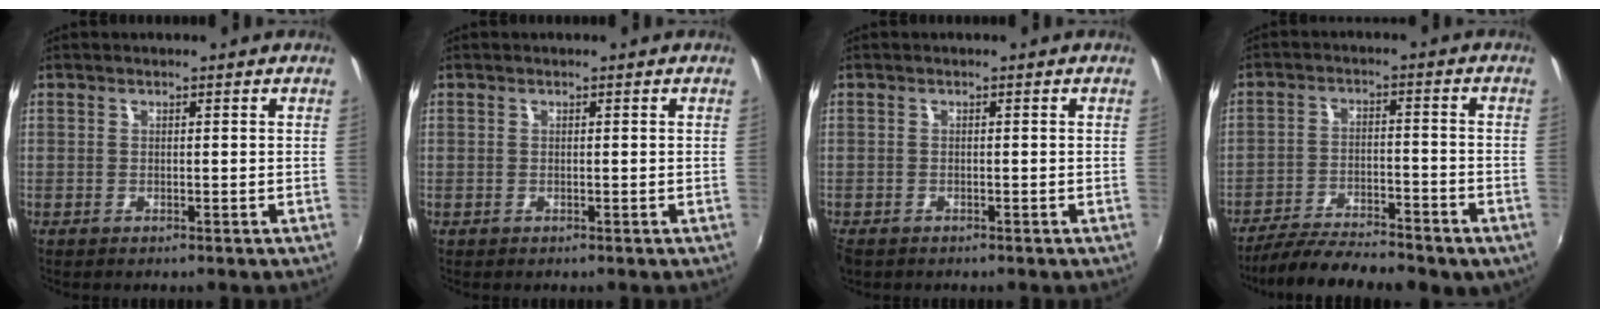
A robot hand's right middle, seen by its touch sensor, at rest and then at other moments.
{"total": 0.0}
{"total": 2.3, "force": [-1.6, 1.3, 0.9], "torque": [-0.024, -0.010, -0.029]}
{"total": 15.3, "force": [-12.2, 4.2, 8.2], "torque": [-0.162, -0.036, -0.185]}